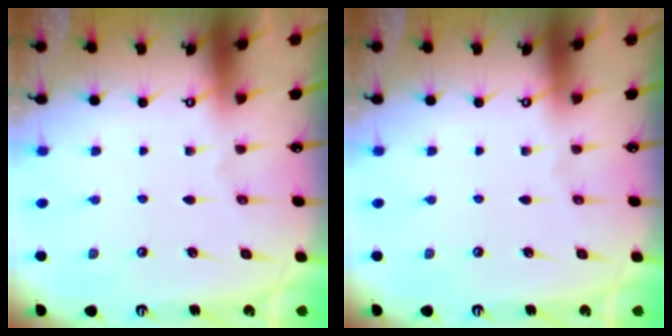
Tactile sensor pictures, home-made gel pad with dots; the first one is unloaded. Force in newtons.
{"total": 0.0}